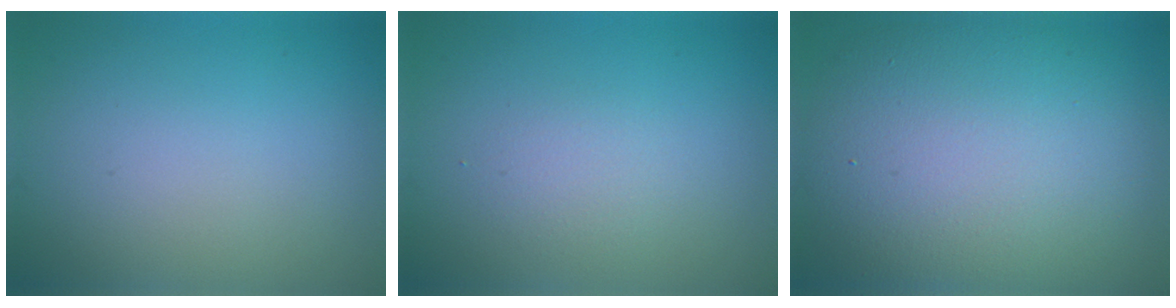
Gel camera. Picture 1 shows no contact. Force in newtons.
{"total": 1.4, "press": 1.4, "slide": 0.0}
{"total": 12.9, "press": 12.8, "slide": 0.7}